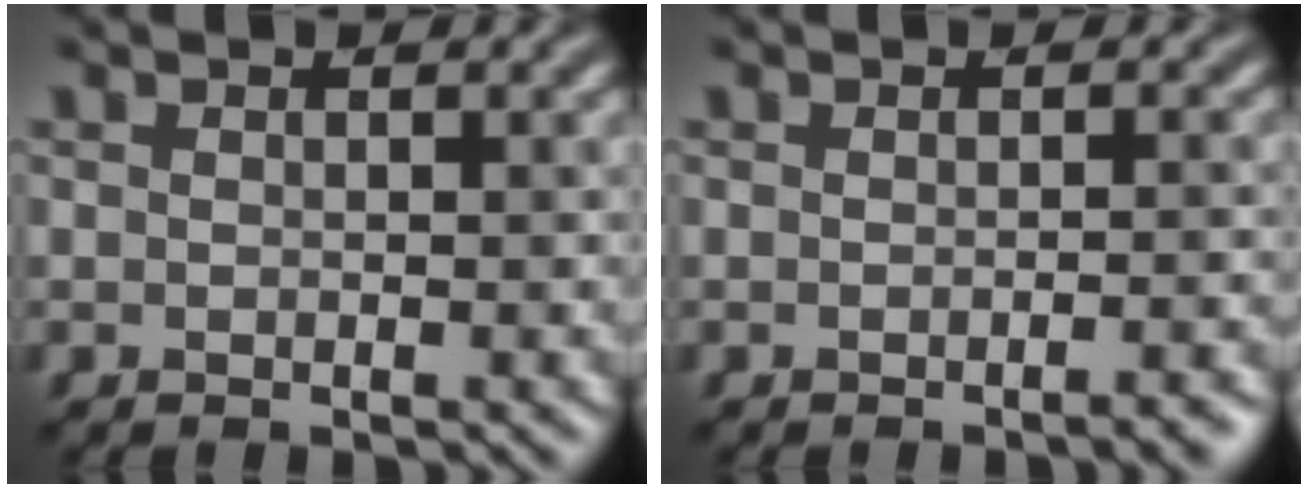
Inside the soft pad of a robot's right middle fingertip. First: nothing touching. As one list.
[{"total": 1.6, "force": [-1.0, 0.4, 1.2], "torque": [-0.006, 0.002, -0.017]}]